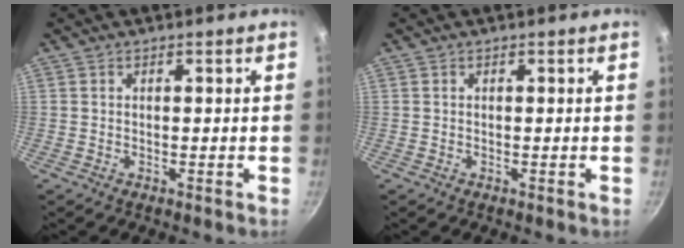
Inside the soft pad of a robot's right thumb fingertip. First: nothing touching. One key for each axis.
{"total": 0.0}